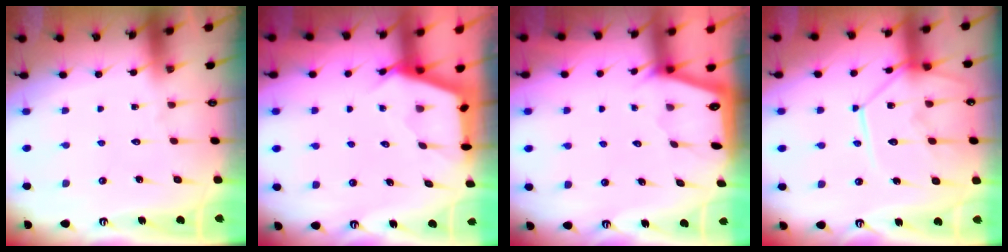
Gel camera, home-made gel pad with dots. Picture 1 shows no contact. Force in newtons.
{"total": 2.7, "press": 2.7, "slide": 0.4}
{"total": 1.3, "press": 1.3, "slide": 0.3}
{"total": 12.9, "press": 12.9, "slide": 1.3}